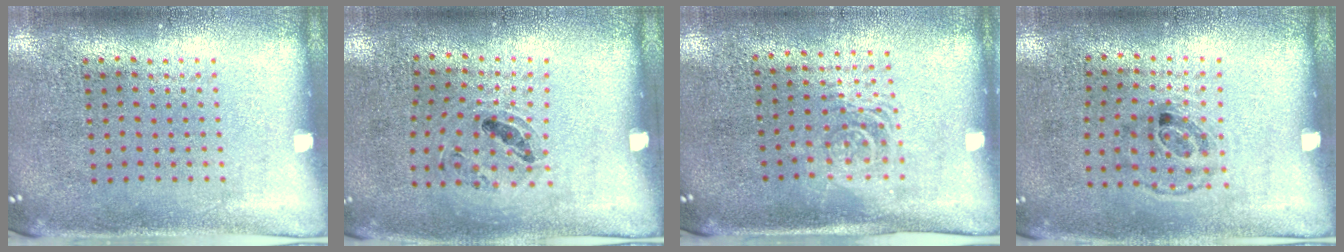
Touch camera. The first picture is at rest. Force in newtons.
{"total": 1.0, "press": 0.9, "slide": 0.5}
{"total": 1.5, "press": 1.2, "slide": 0.9}
{"total": 1.2, "press": 0.7, "slide": 0.9}